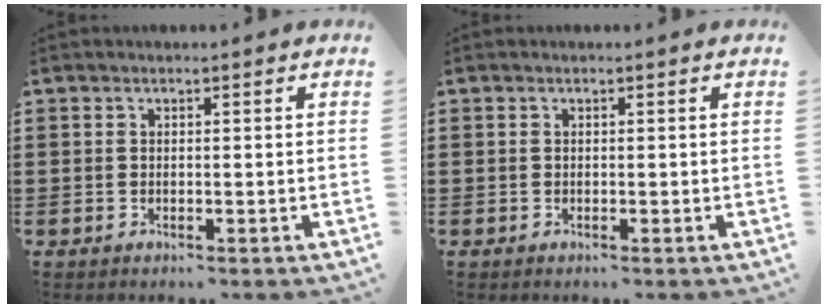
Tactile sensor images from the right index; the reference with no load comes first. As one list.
[{"total": 0.0}]